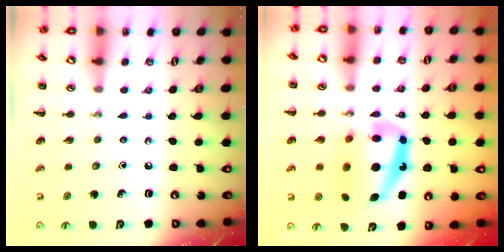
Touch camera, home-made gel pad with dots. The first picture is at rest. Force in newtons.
{"total": 14.6, "press": 14.1, "slide": 3.8}